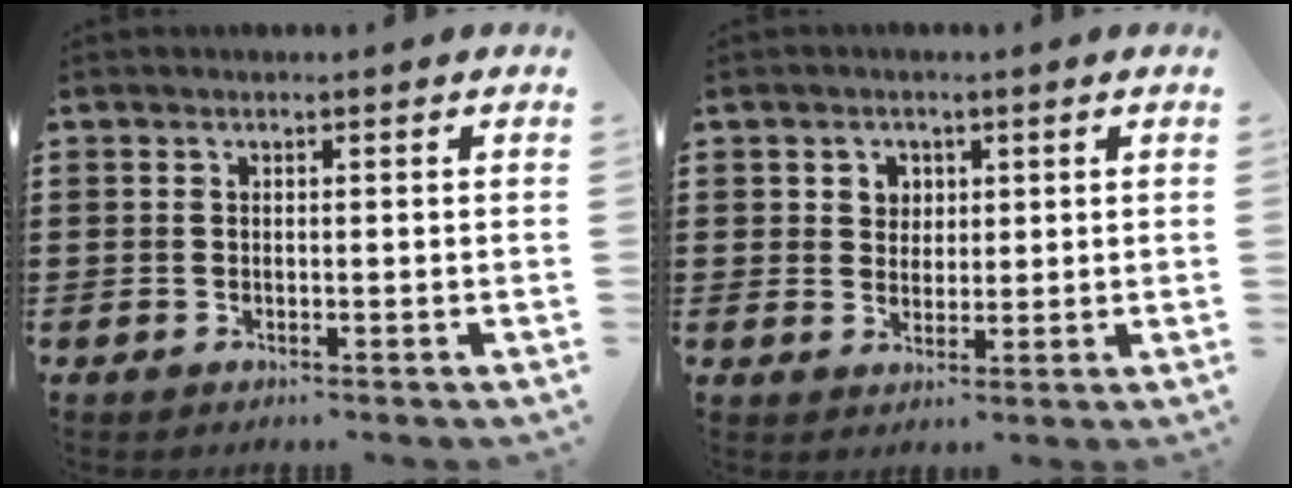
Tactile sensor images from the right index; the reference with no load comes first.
{"total": 2.8, "force": [1.1, 2.5, 0.4], "torque": [-0.020, 0.012, 0.018]}